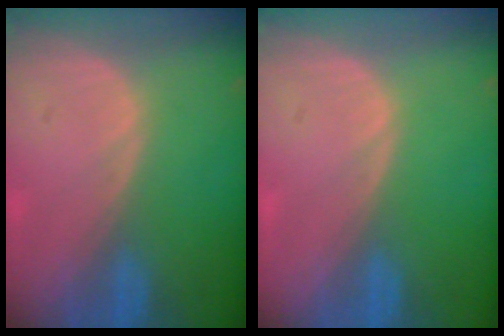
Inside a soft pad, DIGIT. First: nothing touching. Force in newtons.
{"total": 0.0}